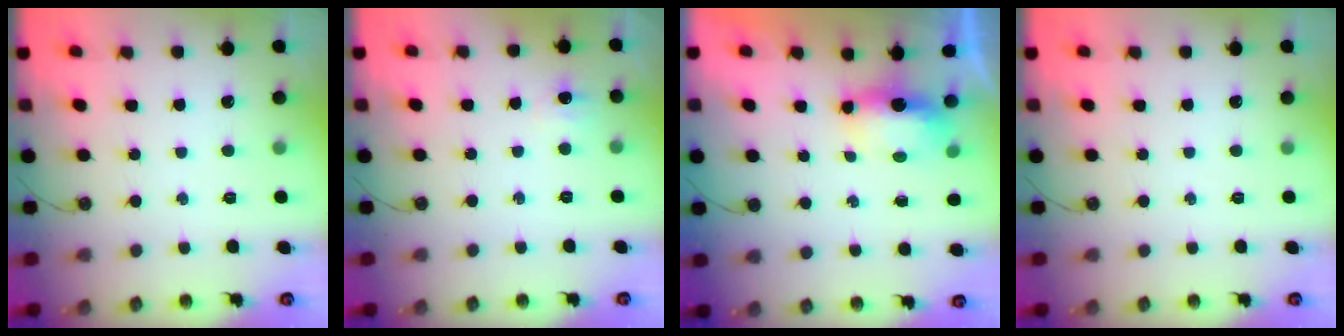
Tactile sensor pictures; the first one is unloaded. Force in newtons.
{"total": 3.6, "press": 3.5, "slide": 0.8}
{"total": 6.3, "press": 6.2, "slide": 1.0}
{"total": 0.0}